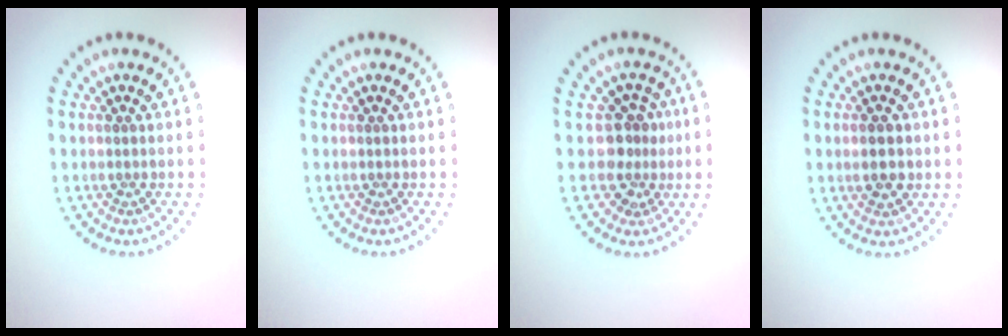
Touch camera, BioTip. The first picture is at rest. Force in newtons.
{"total": 0.0}
{"total": 2.8, "press": 2.1, "slide": 1.8}
{"total": 2.1, "press": 2.1, "slide": 0.1}